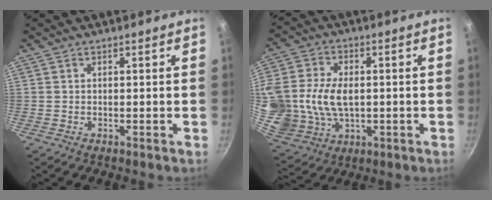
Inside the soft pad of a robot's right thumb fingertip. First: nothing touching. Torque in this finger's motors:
{"motor_torque": [2.28, 2.41, 0.92, -0.79, 0.20]}